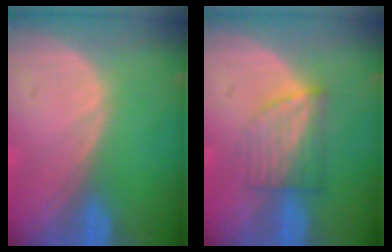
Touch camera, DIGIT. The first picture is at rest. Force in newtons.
{"total": 6.1, "press": 5.4, "slide": 2.8}